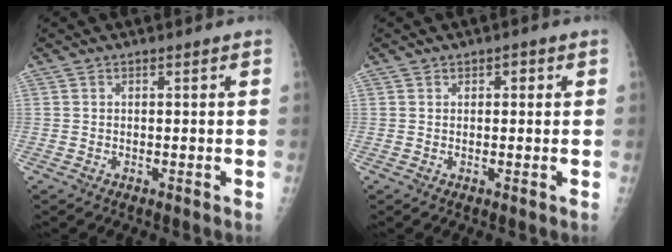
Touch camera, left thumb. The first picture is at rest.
{"total": 1.2, "force": [0.3, 1.0, 0.5], "torque": [0.011, 0.004, -0.001]}